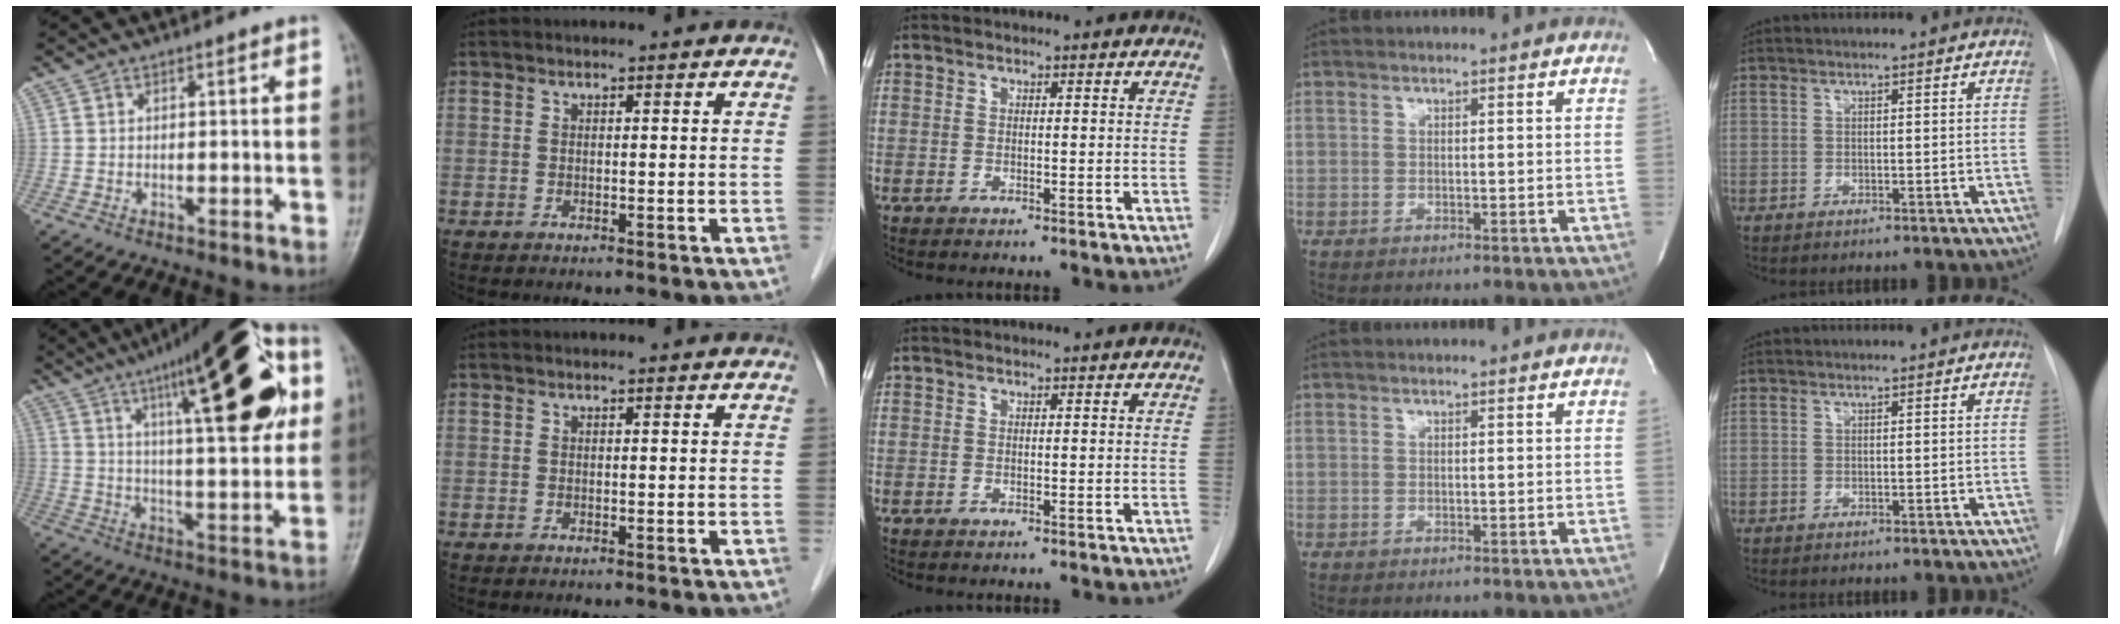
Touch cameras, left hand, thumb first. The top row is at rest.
{"thumb": {"total": 25.6, "force": [10.1, 7.8, 22.2], "torque": [-0.300, 0.000, 0.148]}, "index": {"total": 1.2, "force": [1.2, 0.1, 0.3], "torque": [-0.011, 0.008, 0.010]}}